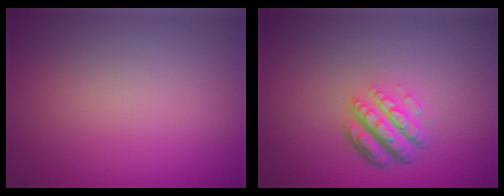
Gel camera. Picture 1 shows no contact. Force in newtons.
{"total": 5.0, "press": 3.5, "slide": 3.6}